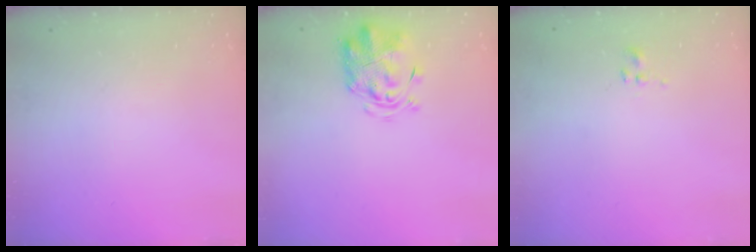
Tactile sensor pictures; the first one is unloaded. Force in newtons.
{"total": 2.9, "press": 2.9, "slide": 0.6}
{"total": 1.0, "press": 0.8, "slide": 0.6}